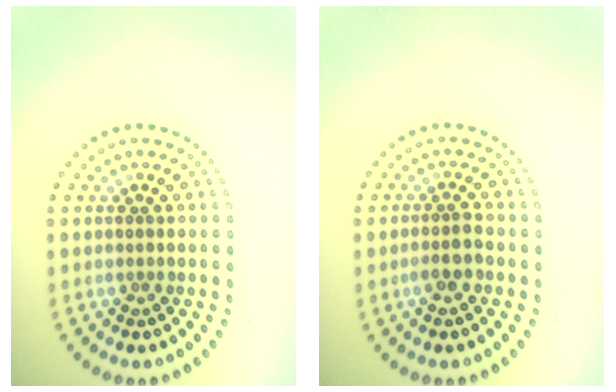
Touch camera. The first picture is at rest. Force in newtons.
{"total": 1.9, "press": 1.7, "slide": 0.9}